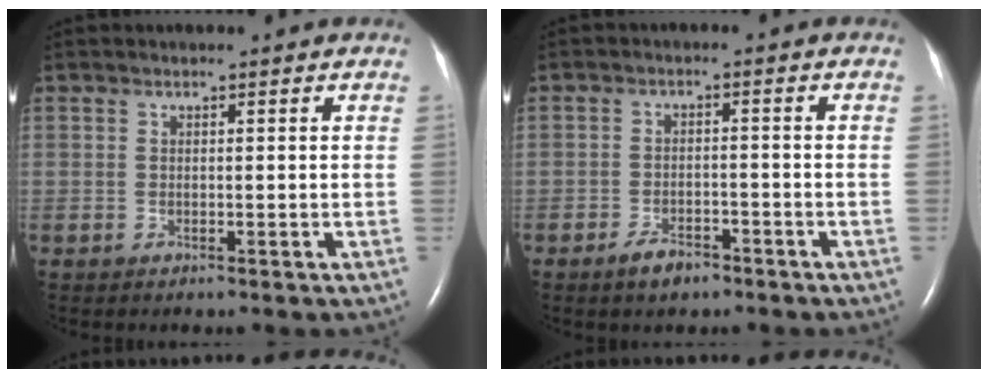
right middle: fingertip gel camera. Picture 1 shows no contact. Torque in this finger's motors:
{"motor_torque": [0.10, -0.08, 0.15, 0.04]}